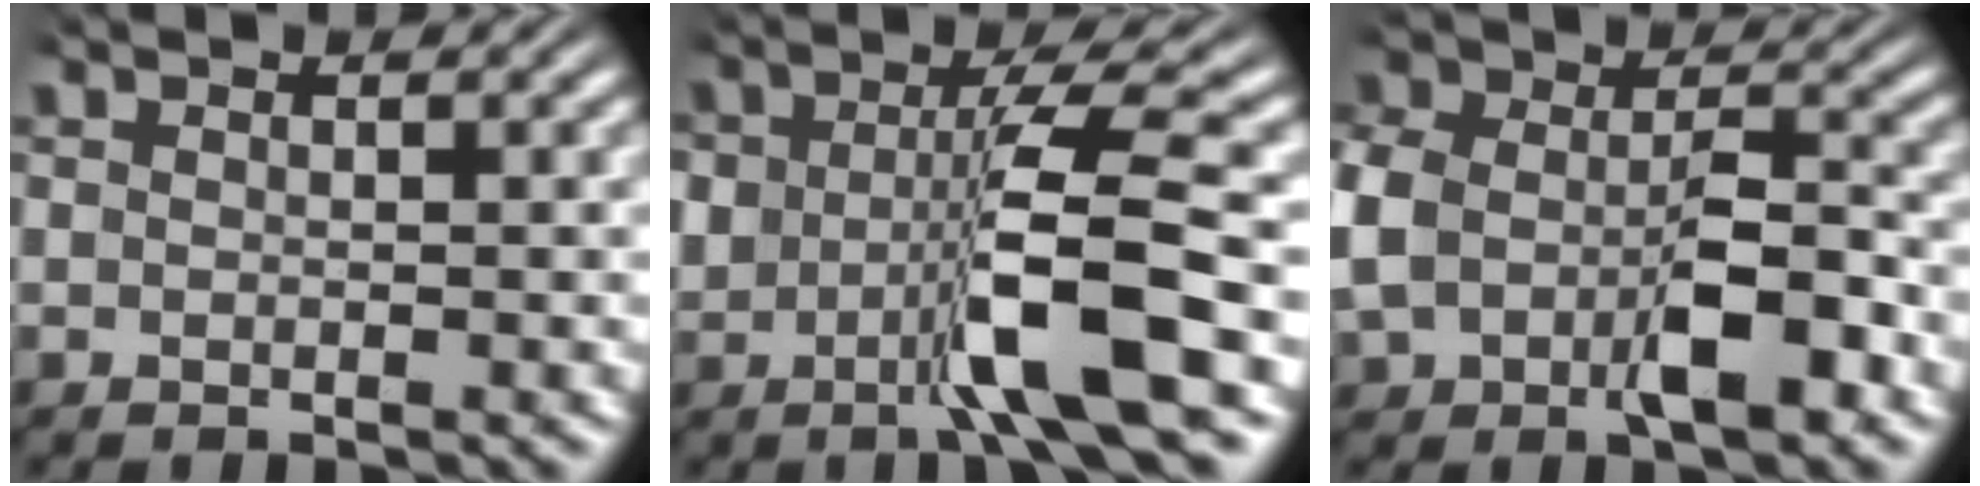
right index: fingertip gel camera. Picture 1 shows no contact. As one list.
[{"total": 5.3, "force": [-0.9, 1.0, 5.1], "torque": [-0.089, 0.002, -0.012]}, {"total": 6.6, "force": [-1.4, 4.8, 4.3], "torque": [-0.101, -0.012, -0.019]}]